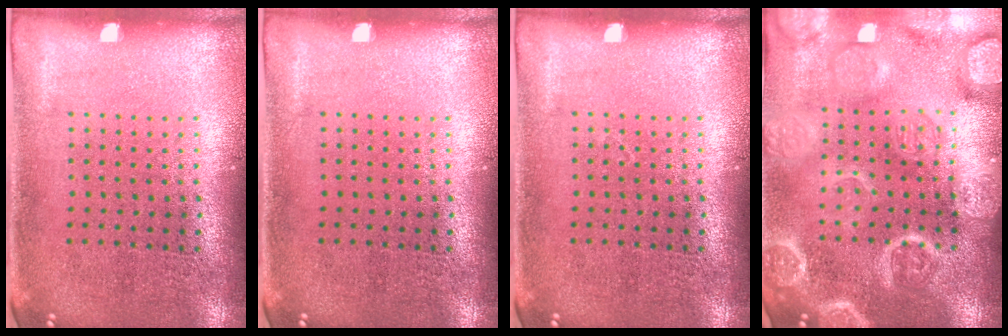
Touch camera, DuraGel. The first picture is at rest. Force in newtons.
{"total": 0.0}
{"total": 0.0}
{"total": 6.3, "press": 6.2, "slide": 0.8}